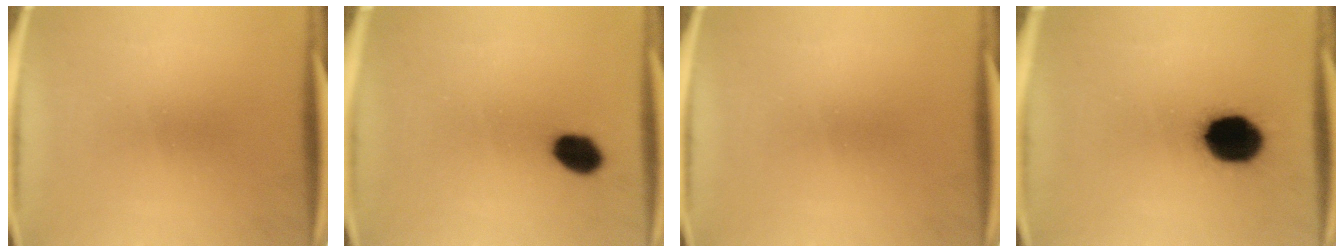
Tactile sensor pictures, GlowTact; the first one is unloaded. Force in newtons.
{"total": 5.9}
{"total": 0.0}
{"total": 15.3}